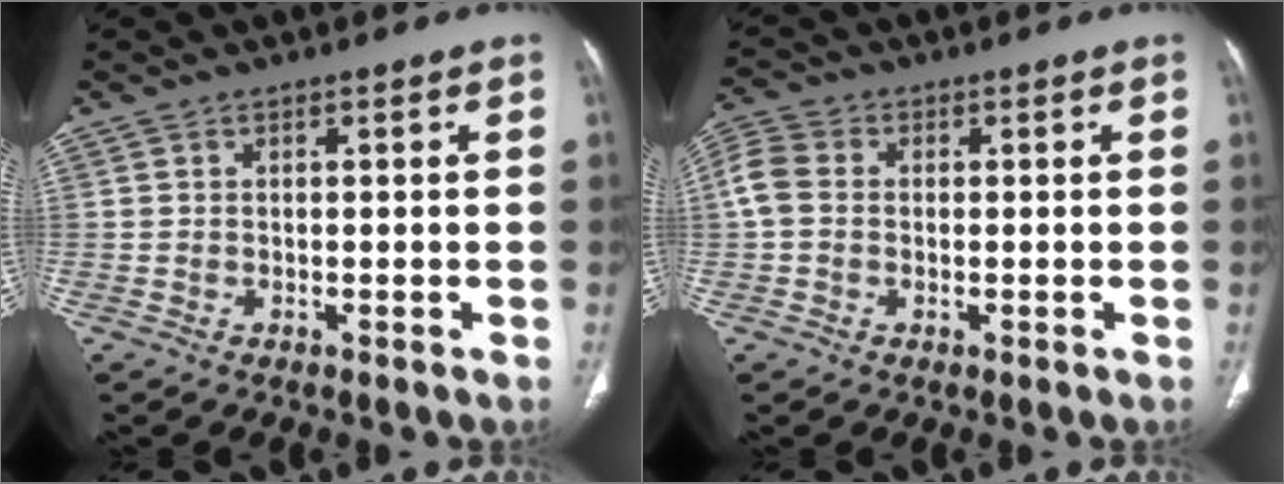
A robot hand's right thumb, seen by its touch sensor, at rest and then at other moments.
{"total": 5.7, "force": [0.3, 4.5, 3.5], "torque": [-0.081, 0.016, -0.003]}